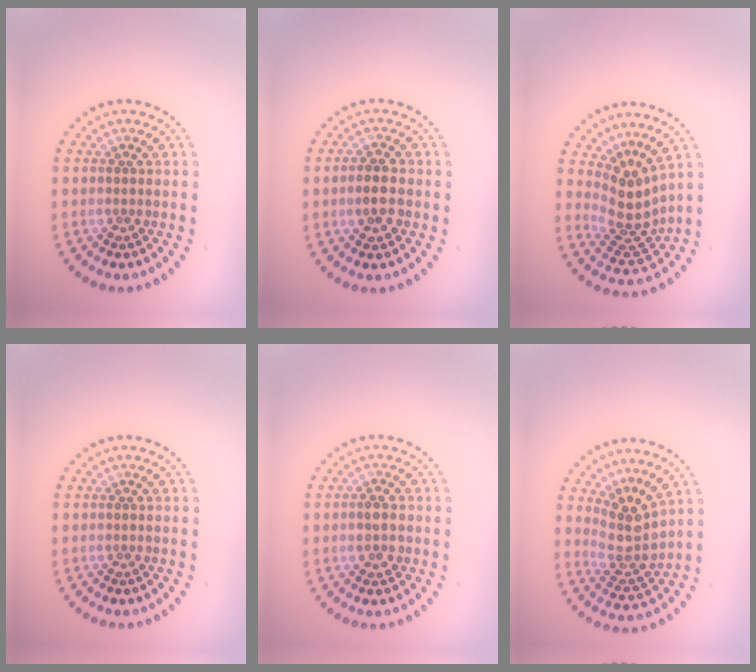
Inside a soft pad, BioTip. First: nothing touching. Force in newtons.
{"total": 2.6, "press": 2.5, "slide": 0.3}
{"total": 3.9, "press": 2.8, "slide": 2.8}
{"total": 0.0}
{"total": 1.8, "press": 1.8, "slide": 0.0}
{"total": 3.8, "press": 2.8, "slide": 2.5}